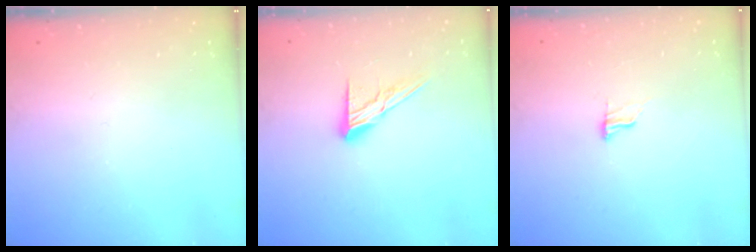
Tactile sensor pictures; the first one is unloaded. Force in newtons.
{"total": 9.8, "press": 9.8, "slide": 0.5}
{"total": 7.4, "press": 7.4, "slide": 0.8}